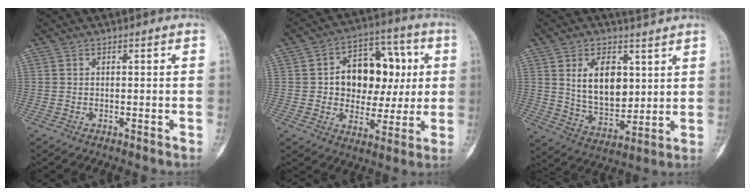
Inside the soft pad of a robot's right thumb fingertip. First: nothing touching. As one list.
[{"total": 16.2, "force": [2.1, 11.6, 11.1], "torque": [-0.108, 0.022, 0.033]}, {"total": 12.2, "force": [5.0, 6.9, 8.7], "torque": [-0.125, -0.035, 0.105]}]